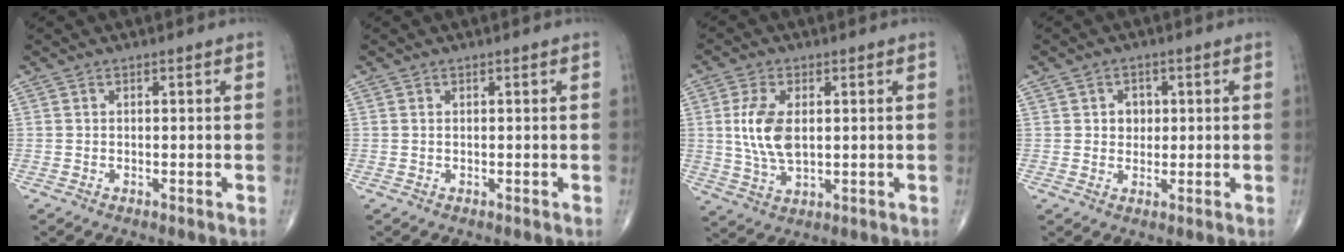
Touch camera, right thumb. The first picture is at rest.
{"total": 0.0}
{"total": 9.0, "force": [1.2, 4.8, 7.5], "torque": [-0.157, -0.009, 0.028]}
{"total": 3.3, "force": [0.6, 2.8, 1.6], "torque": [-0.004, 0.000, 0.008]}